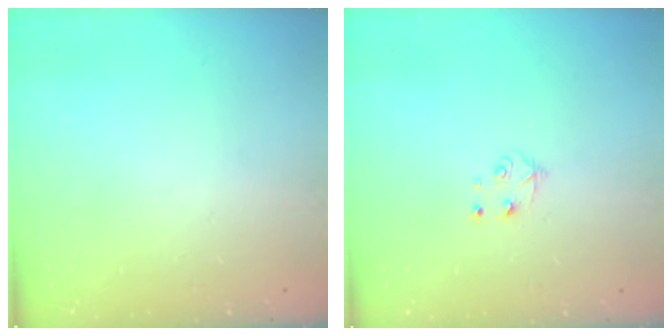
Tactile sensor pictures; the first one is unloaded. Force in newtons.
{"total": 4.3, "press": 4.3, "slide": 0.5}